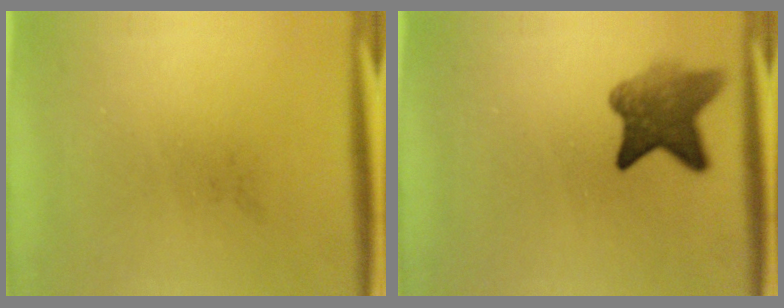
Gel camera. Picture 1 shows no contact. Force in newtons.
{"total": 6.2}